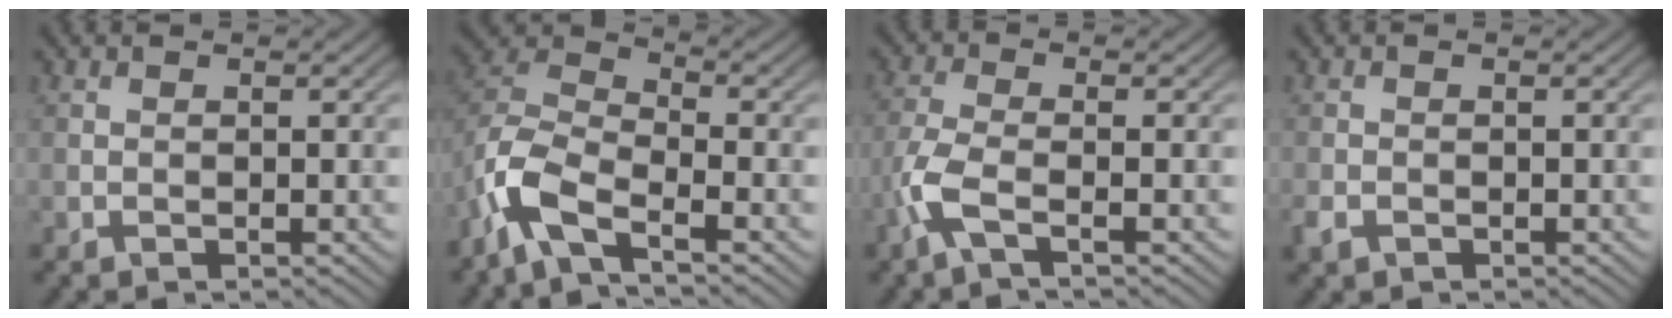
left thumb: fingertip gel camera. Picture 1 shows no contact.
{"total": 7.7, "force": [-4.6, 2.9, 5.5], "torque": [-0.126, 0.001, -0.113]}
{"total": 4.5, "force": [-2.2, 1.2, 3.8], "torque": [-0.095, -0.001, -0.061]}
{"total": 1.6, "force": [-0.9, 1.0, 0.7], "torque": [-0.020, -0.005, -0.021]}